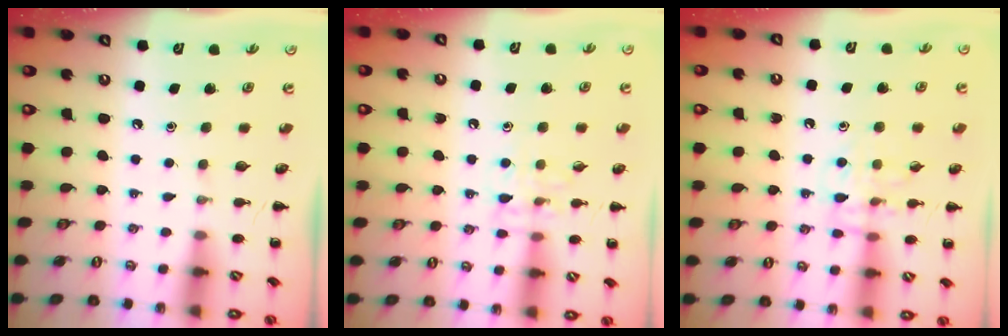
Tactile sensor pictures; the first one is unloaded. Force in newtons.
{"total": 7.7, "press": 7.7, "slide": 0.8}
{"total": 10.0, "press": 10.0, "slide": 0.8}